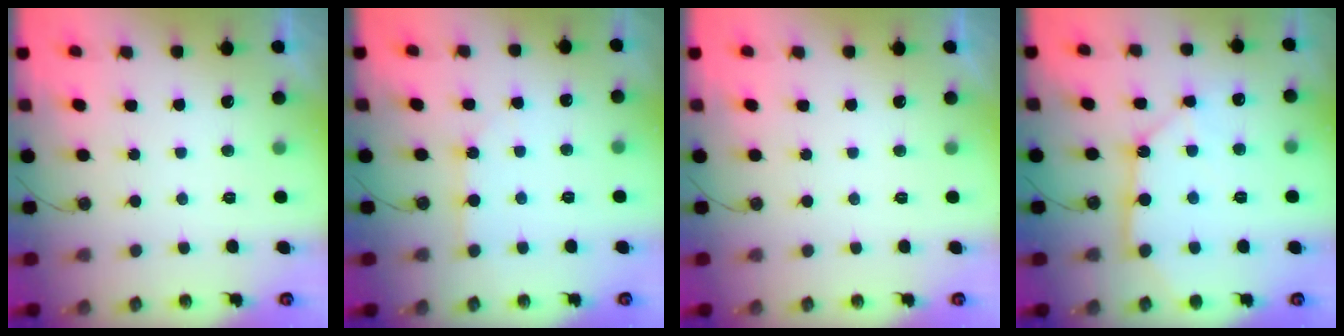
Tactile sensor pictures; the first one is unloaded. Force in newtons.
{"total": 2.8, "press": 2.8, "slide": 0.2}
{"total": 0.0}
{"total": 12.6, "press": 12.5, "slide": 1.3}